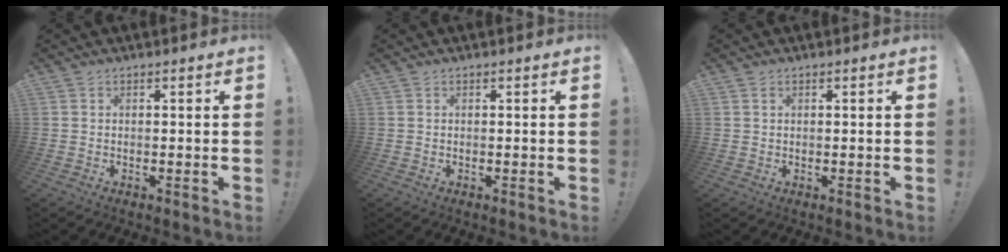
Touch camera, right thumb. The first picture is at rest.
{"total": 0.0}
{"total": 0.6, "force": [0.3, 0.2, 0.4], "torque": [0.000, -0.003, 0.005]}